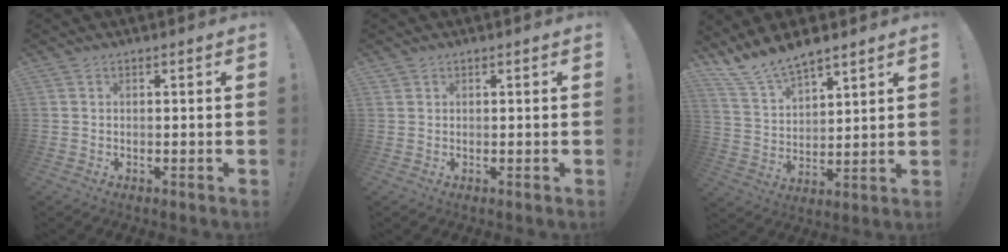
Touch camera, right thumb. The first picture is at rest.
{"total": 0.8, "force": [0.6, 0.5, 0.1], "torque": [-0.001, -0.001, 0.012]}
{"total": 10.5, "force": [9.6, 2.8, 3.1], "torque": [-0.078, -0.070, 0.183]}